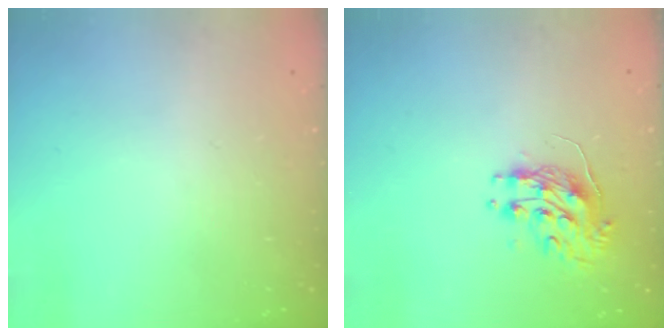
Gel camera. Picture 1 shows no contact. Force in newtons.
{"total": 9.2, "press": 9.2, "slide": 0.7}